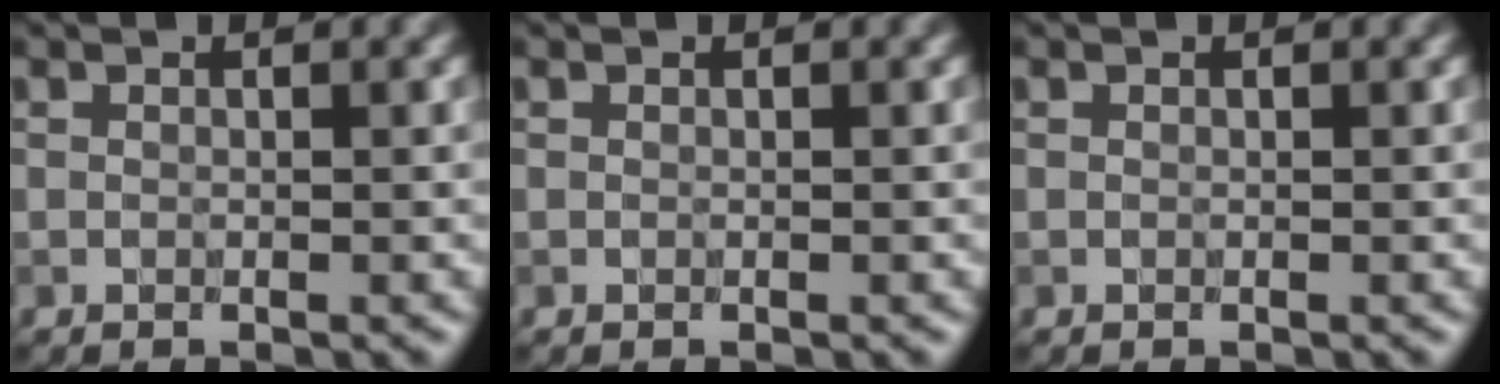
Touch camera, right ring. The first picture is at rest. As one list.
[{"total": 0.0}, {"total": 0.0}]